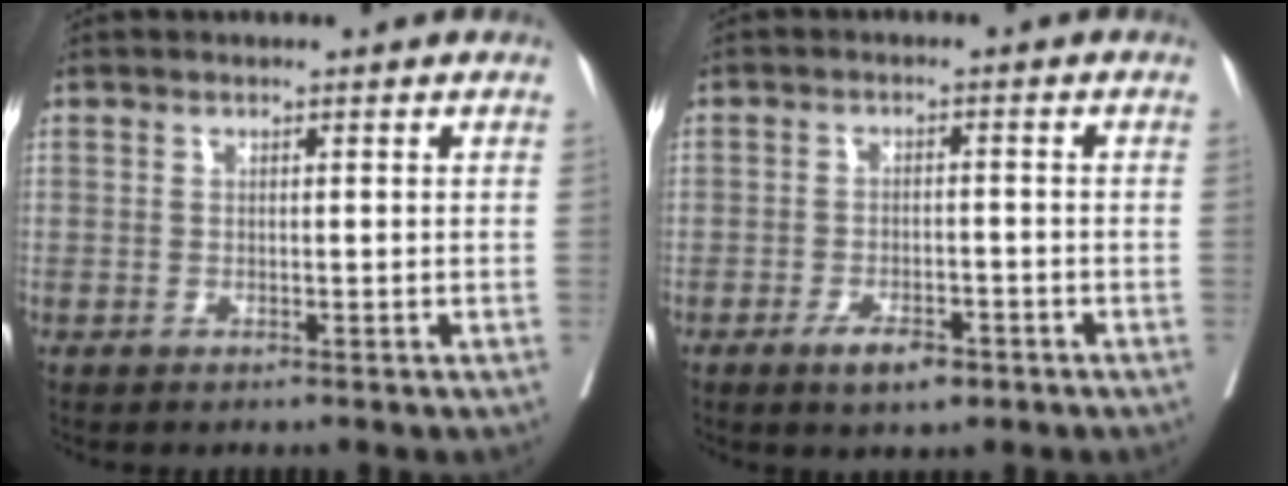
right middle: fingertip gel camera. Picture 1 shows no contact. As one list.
[{"total": 4.7, "force": [-2.9, 1.7, 3.2], "torque": [-0.055, 0.000, -0.042]}]